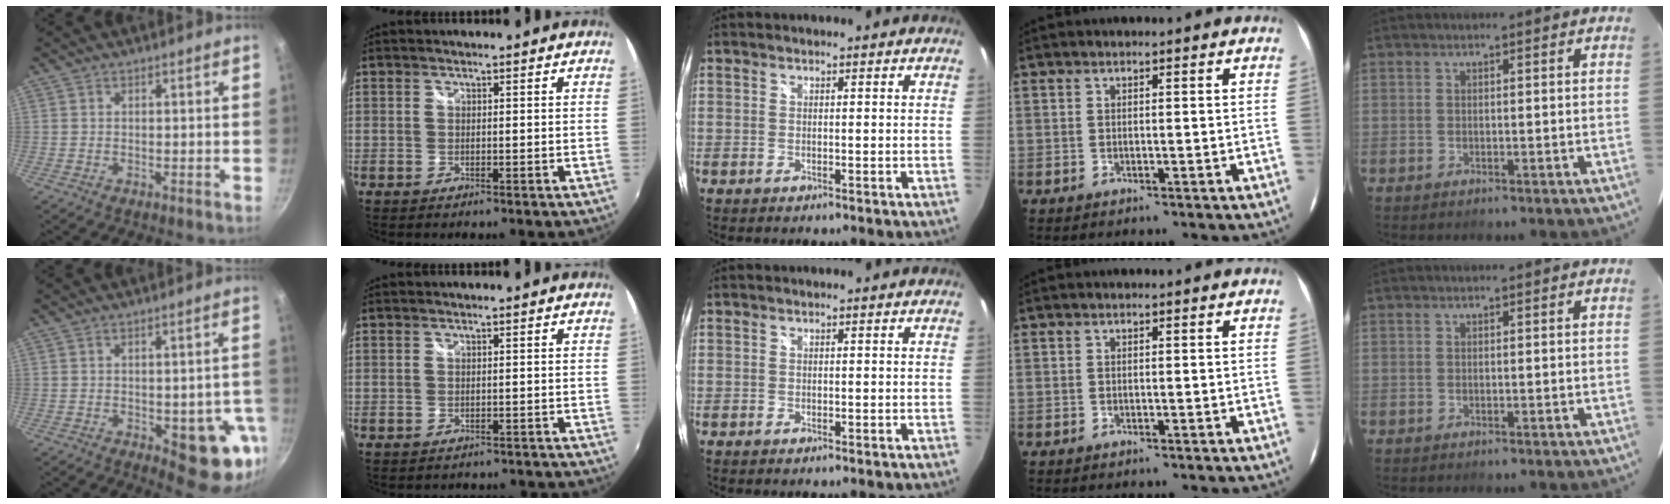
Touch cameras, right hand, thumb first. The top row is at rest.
{"thumb": {"total": 12.2, "force": [-3.5, 5.2, 10.5], "torque": [-0.077, 0.005, -0.039]}, "index": {"total": 6.4, "force": [-5.8, 1.9, 1.8], "torque": [-0.032, -0.015, -0.066]}}